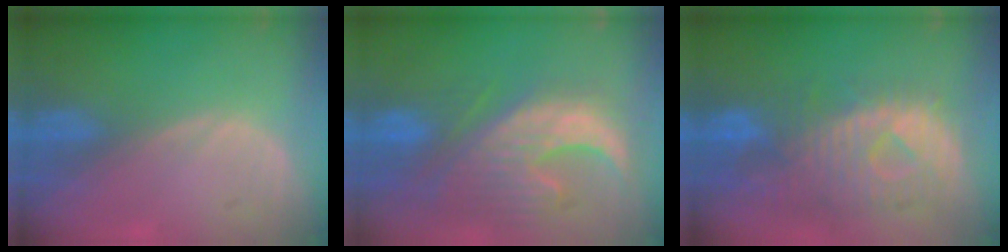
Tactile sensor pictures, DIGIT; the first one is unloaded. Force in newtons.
{"total": 12.8, "press": 11.2, "slide": 6.2}
{"total": 11.0, "press": 9.7, "slide": 5.2}